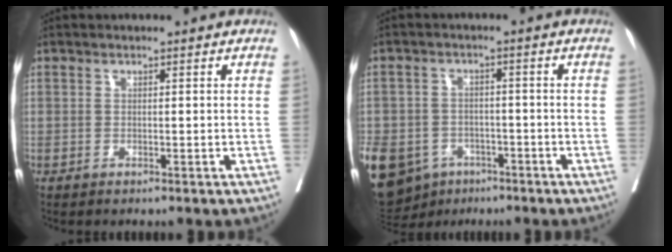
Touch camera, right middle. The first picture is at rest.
{"total": 19.1, "force": [-9.6, 14.4, 8.0], "torque": [-0.245, -0.010, -0.138]}